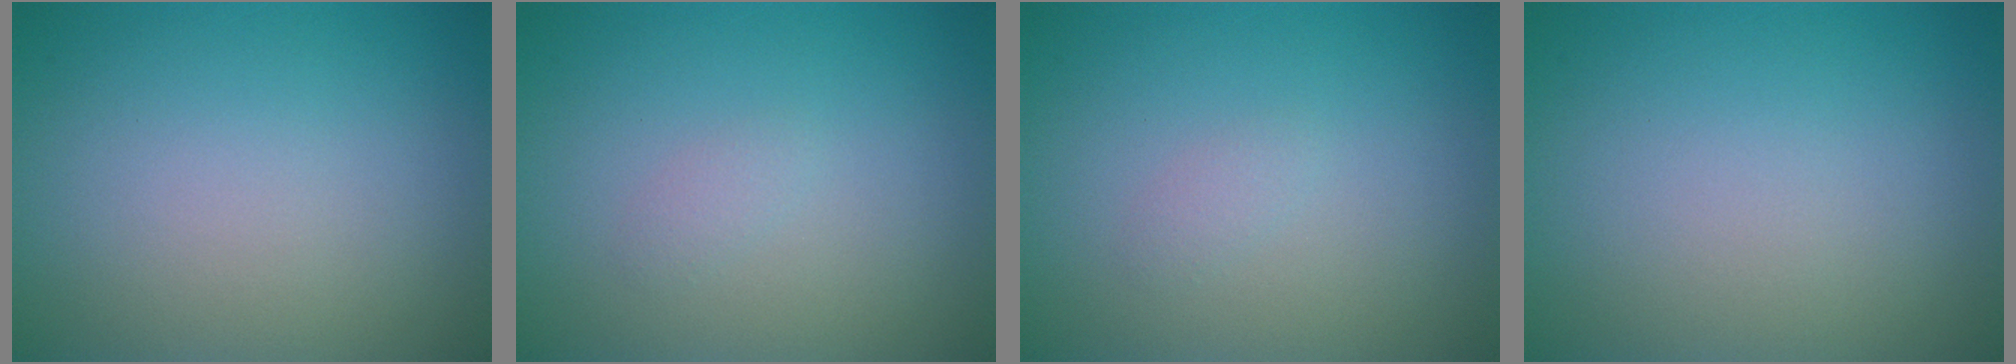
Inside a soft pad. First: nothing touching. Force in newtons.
{"total": 0.6, "press": 0.6, "slide": 0.0}
{"total": 0.6, "press": 0.6, "slide": 0.0}
{"total": 0.0}